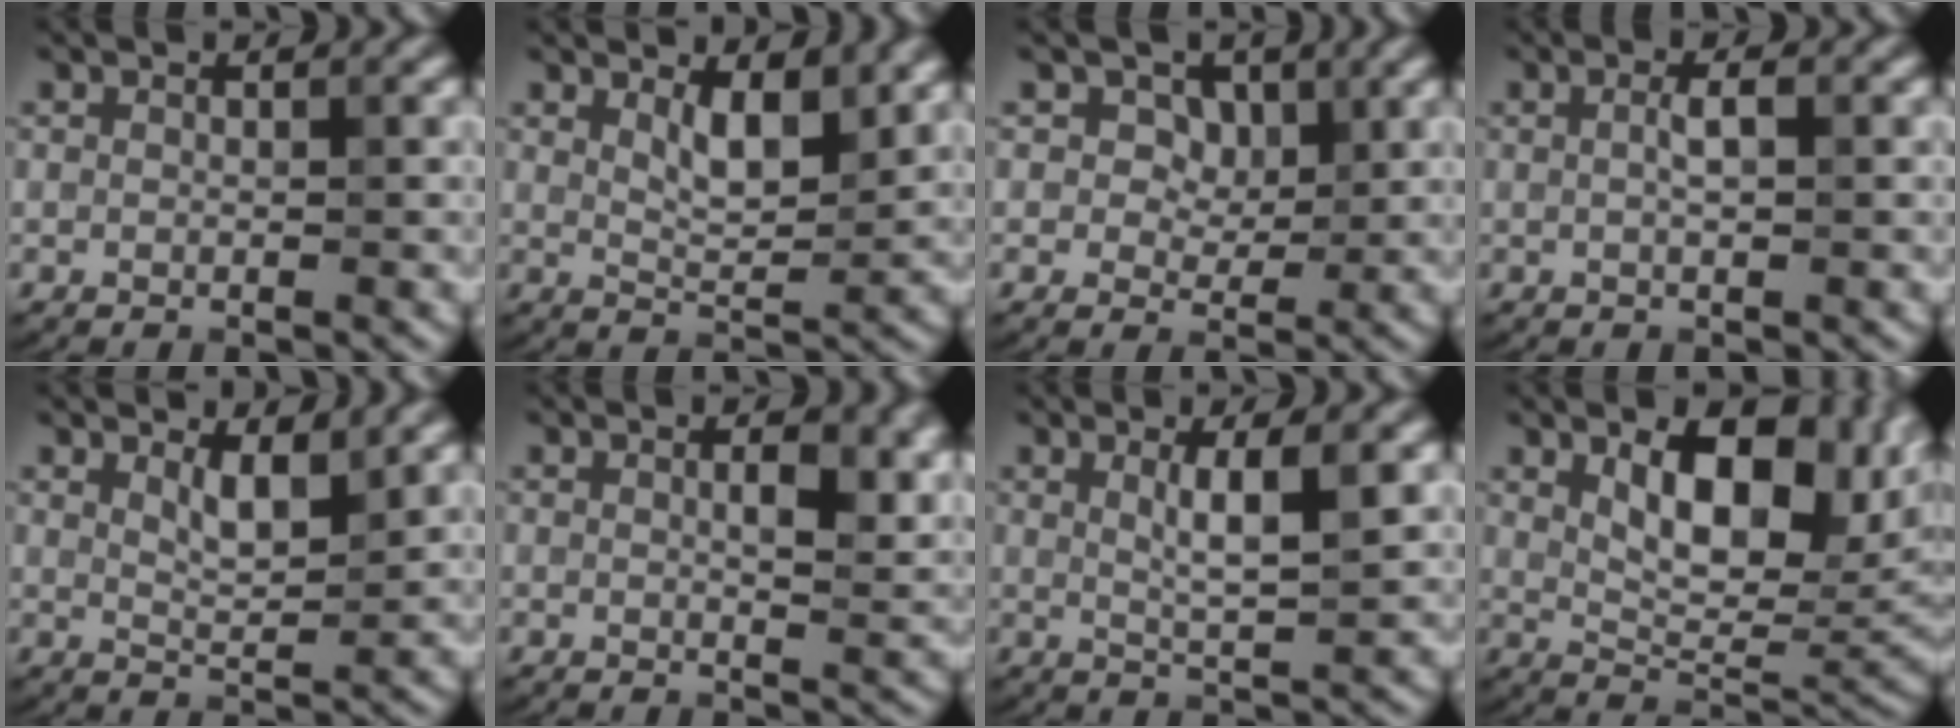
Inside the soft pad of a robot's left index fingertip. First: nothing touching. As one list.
[{"total": 3.6, "force": [1.9, 1.3, 2.7], "torque": [-0.050, -0.007, 0.034]}, {"total": 4.1, "force": [1.6, 2.9, 2.3], "torque": [-0.042, 0.000, 0.009]}, {"total": 1.5, "force": [0.2, 0.3, 1.4], "torque": [-0.027, 0.002, 0.002]}, {"total": 2.6, "force": [1.6, 0.8, 1.8], "torque": [-0.032, -0.007, 0.031]}, {"total": 3.8, "force": [1.2, 1.4, 3.3], "torque": [-0.046, -0.003, 0.020]}, {"total": 3.6, "force": [1.0, 0.8, 3.4], "torque": [-0.052, -0.003, 0.017]}, {"total": 11.1, "force": [3.1, 5.3, 9.2], "torque": [-0.138, 0.000, 0.053]}]